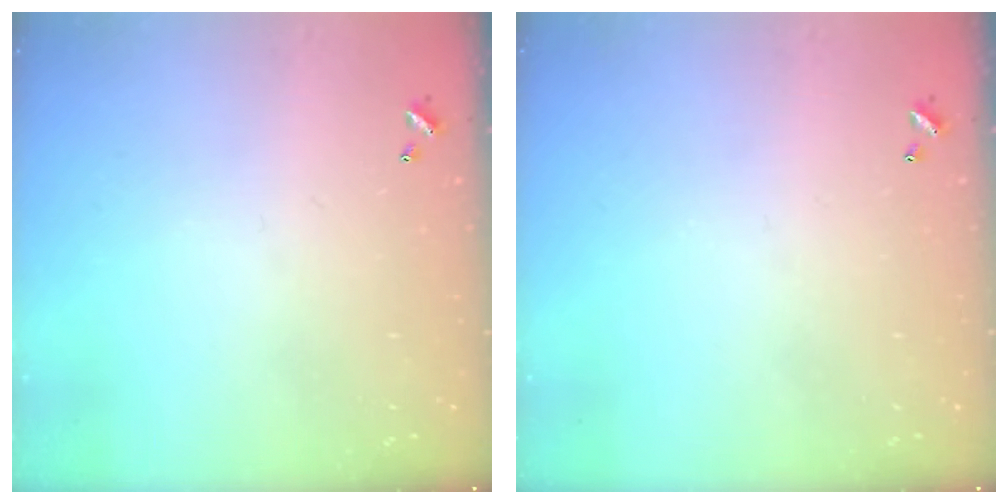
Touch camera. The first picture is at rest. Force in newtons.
{"total": 0.0}